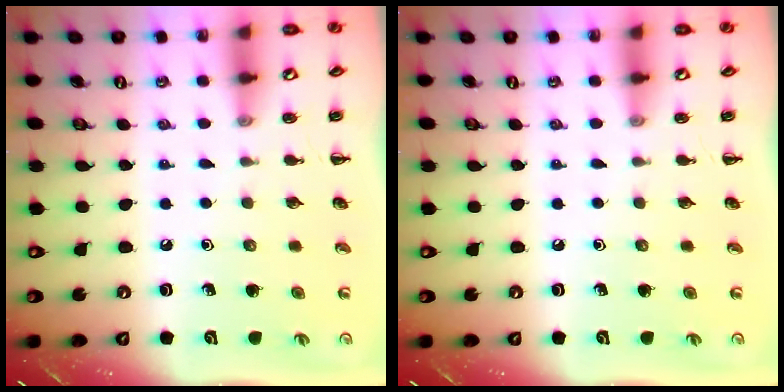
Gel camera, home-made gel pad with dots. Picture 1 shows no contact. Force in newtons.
{"total": 0.0}